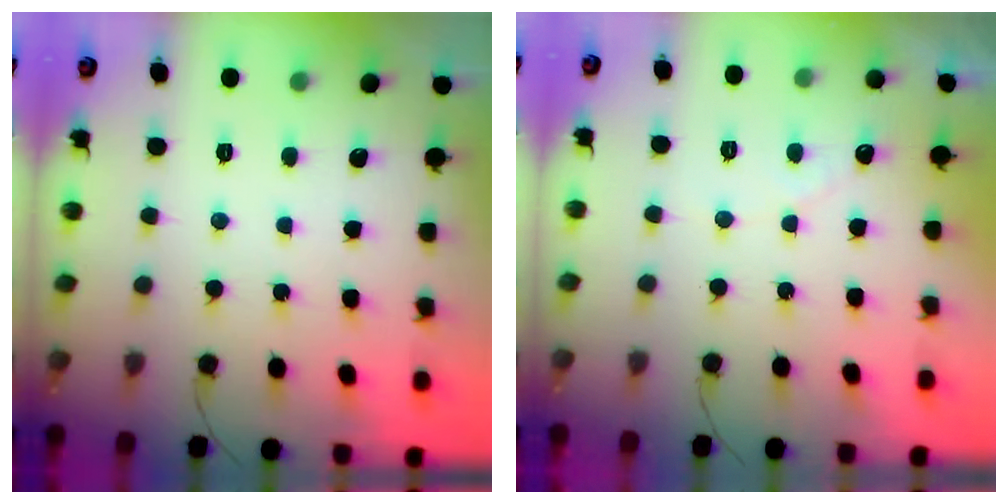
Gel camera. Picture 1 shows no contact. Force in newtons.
{"total": 2.7, "press": 2.7, "slide": 0.0}